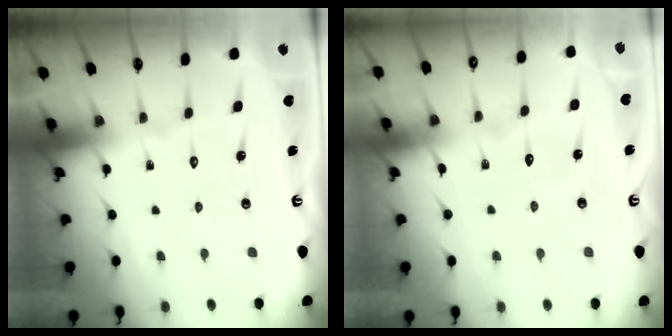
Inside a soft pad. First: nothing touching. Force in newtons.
{"total": 2.5, "press": 2.5, "slide": 0.2}